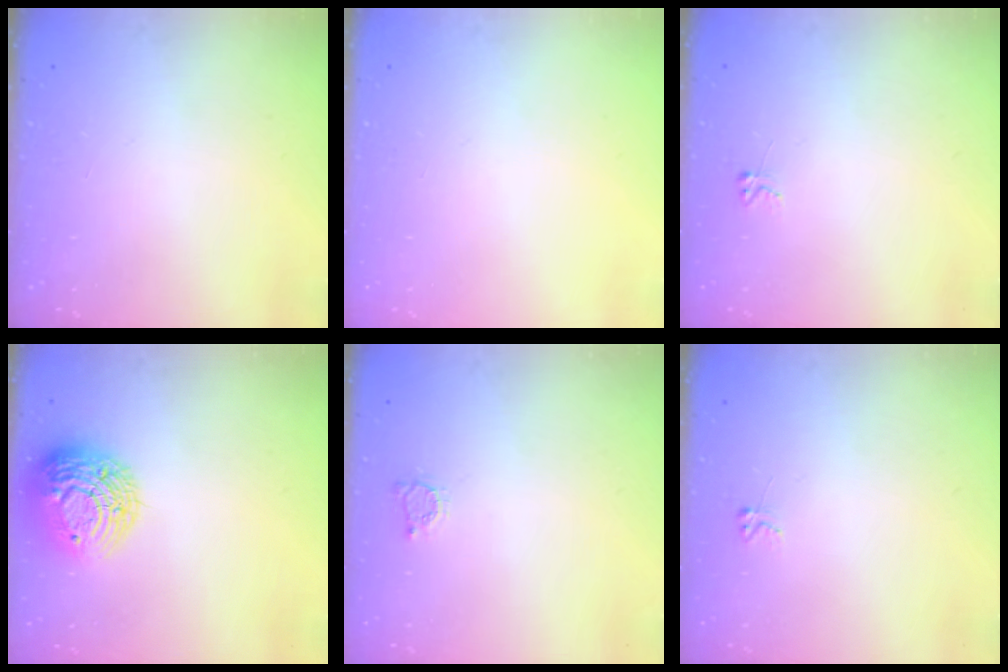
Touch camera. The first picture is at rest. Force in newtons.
{"total": 0.0}
{"total": 2.6, "press": 2.6, "slide": 0.4}
{"total": 14.1, "press": 14.1, "slide": 1.0}
{"total": 2.2, "press": 2.2, "slide": 0.3}
{"total": 2.6, "press": 2.6, "slide": 0.4}